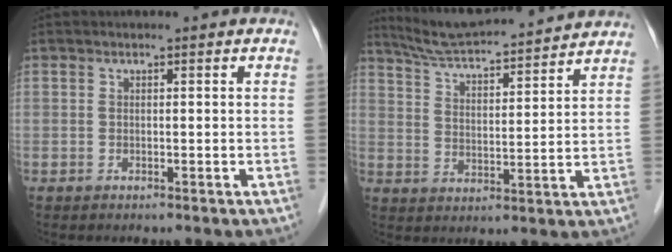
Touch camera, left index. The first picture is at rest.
{"total": 16.2, "force": [15.2, 0.0, 5.7], "torque": [-0.105, 0.015, 0.235]}